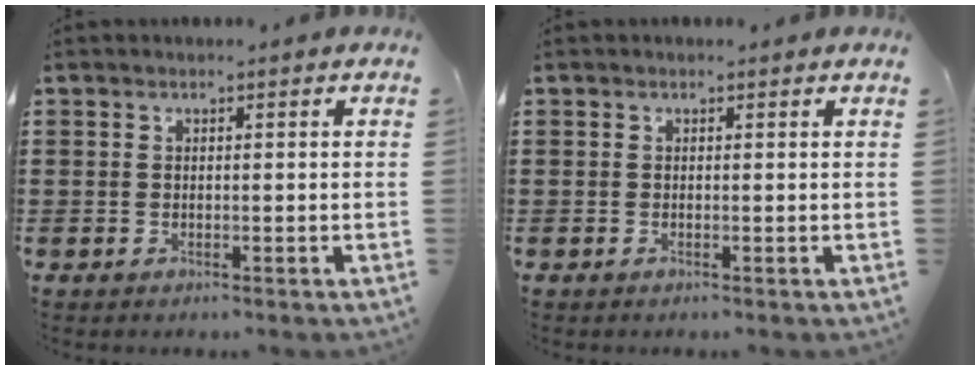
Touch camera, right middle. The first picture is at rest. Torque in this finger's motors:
{"motor_torque": [0.45, -0.43, 0.17, 0.04]}